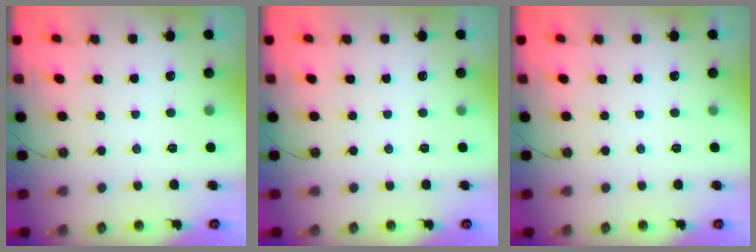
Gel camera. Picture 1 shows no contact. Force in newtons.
{"total": 0.0}
{"total": 0.0}